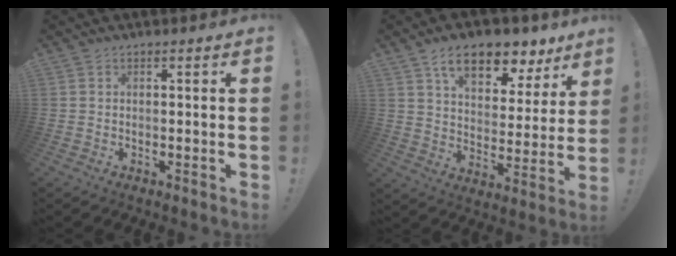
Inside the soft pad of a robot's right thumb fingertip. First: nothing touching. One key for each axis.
{"total": 14.0, "fx": 9.1, "fy": 7.1, "fz": 7.9, "tx": -0.119, "ty": -0.058, "tz": 0.157}